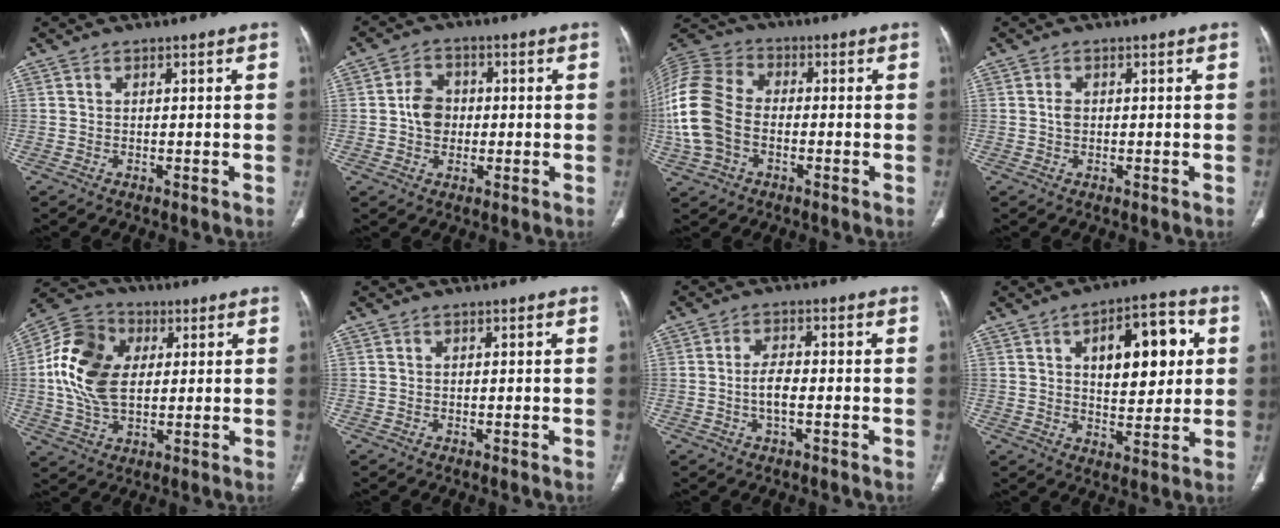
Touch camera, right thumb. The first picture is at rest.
{"total": 5.8, "force": [-0.1, 4.7, 3.3], "torque": [-0.038, 0.011, -0.008]}
{"total": 15.7, "force": [-2.4, 11.0, 11.0], "torque": [-0.242, 0.025, -0.051]}
{"total": 1.5, "force": [0.0, 1.1, 1.0], "torque": [-0.016, 0.002, 0.000]}
{"total": 15.4, "force": [2.2, 10.4, 11.2], "torque": [-0.203, 0.009, 0.035]}
{"total": 0.0}
{"total": 4.1, "force": [-1.0, 1.6, 3.6], "torque": [-0.072, 0.009, -0.022]}
{"total": 14.4, "force": [3.8, 7.1, 12.0], "torque": [-0.131, 0.003, 0.056]}